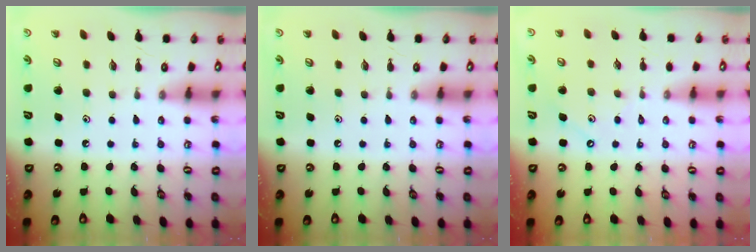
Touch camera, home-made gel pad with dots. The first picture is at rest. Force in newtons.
{"total": 0.0}
{"total": 3.3, "press": 3.3, "slide": 0.4}